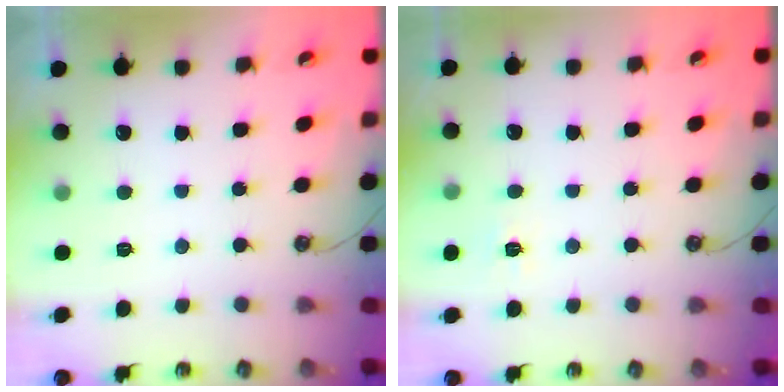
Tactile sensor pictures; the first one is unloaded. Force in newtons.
{"total": 4.8, "press": 4.8, "slide": 0.6}